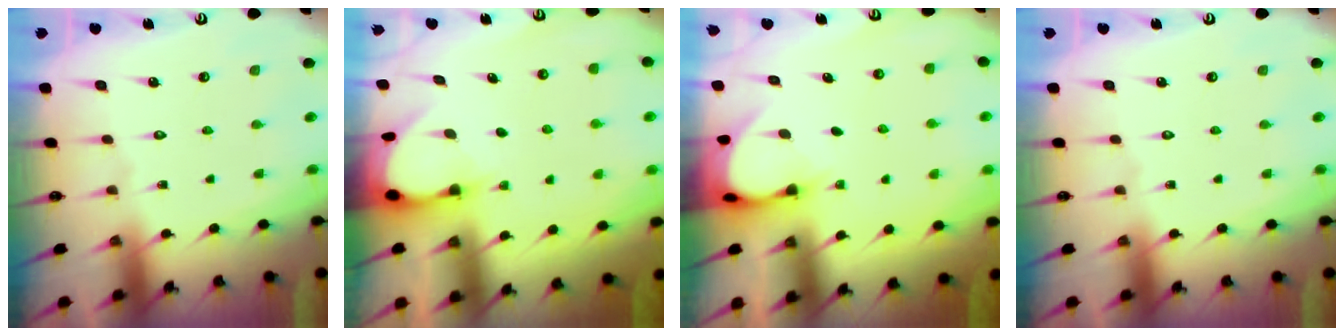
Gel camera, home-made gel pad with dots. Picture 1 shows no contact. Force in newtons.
{"total": 3.1, "press": 3.1, "slide": 0.3}
{"total": 3.9, "press": 3.9, "slide": 0.3}
{"total": 0.0}